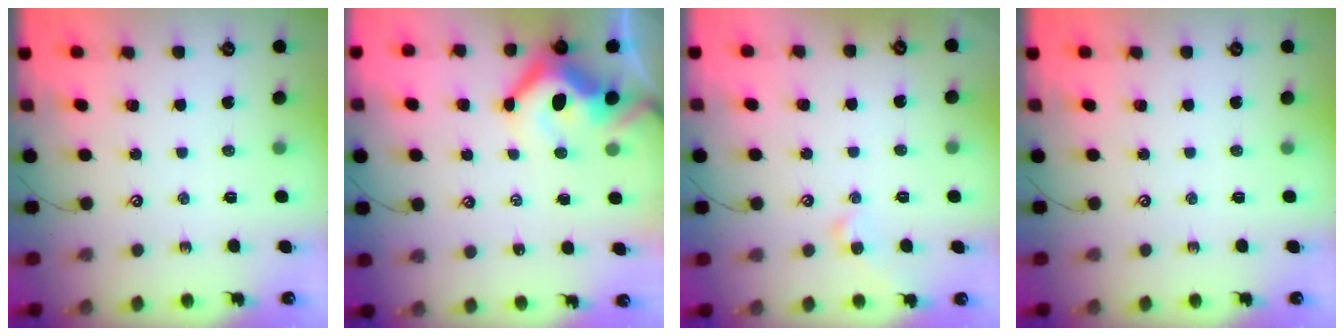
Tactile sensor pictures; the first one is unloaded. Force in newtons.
{"total": 13.0, "press": 12.9, "slide": 1.7}
{"total": 2.5, "press": 2.5, "slide": 0.4}
{"total": 0.0}